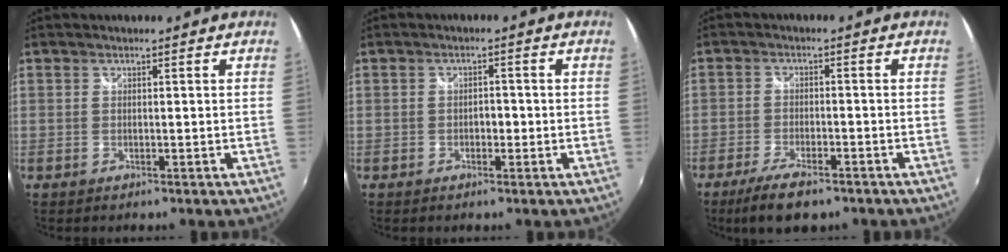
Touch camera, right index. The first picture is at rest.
{"total": 1.7, "force": [-0.5, 1.1, 1.2], "torque": [-0.018, 0.005, -0.008]}
{"total": 8.2, "force": [-6.0, 2.4, 5.1], "torque": [-0.122, -0.018, -0.105]}